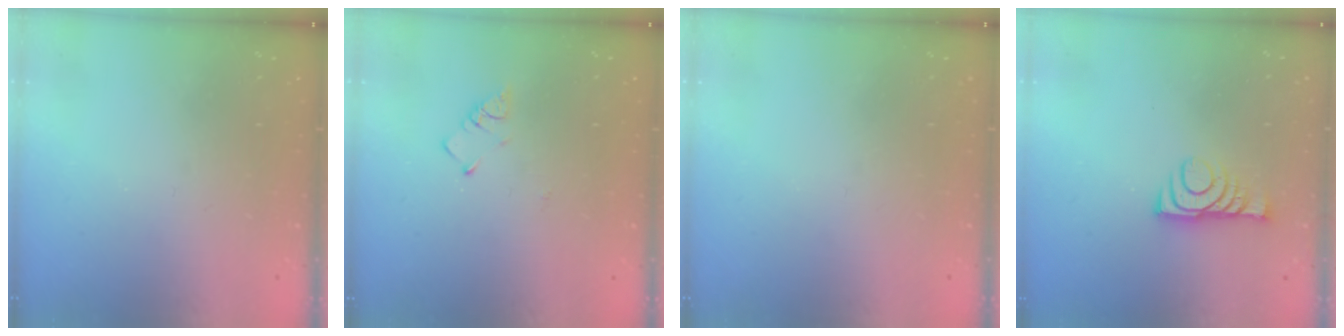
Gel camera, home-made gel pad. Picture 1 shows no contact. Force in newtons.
{"total": 3.5, "press": 3.5, "slide": 0.4}
{"total": 0.0}
{"total": 8.2, "press": 8.1, "slide": 1.0}